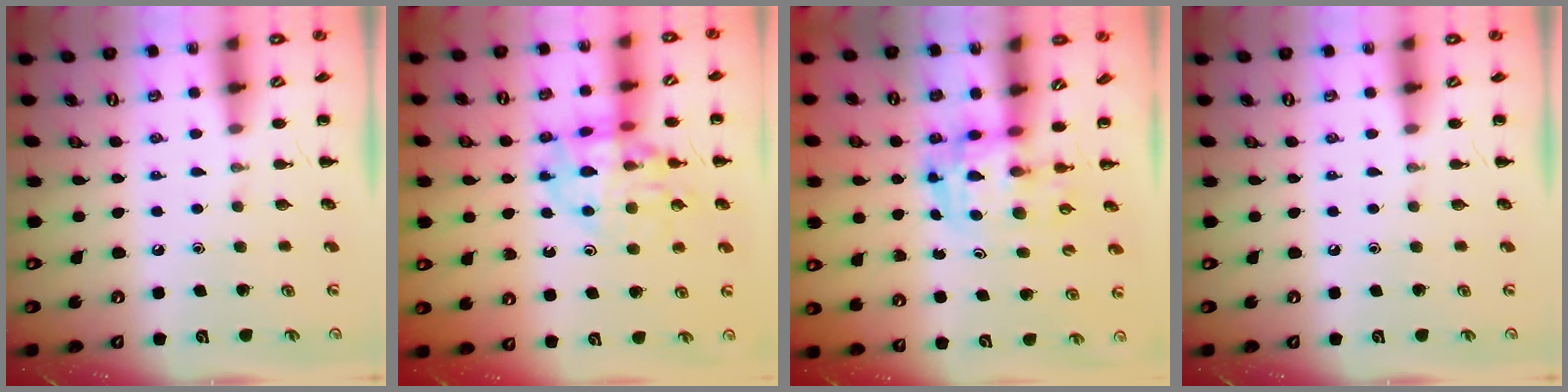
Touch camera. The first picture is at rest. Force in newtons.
{"total": 15.6, "press": 15.4, "slide": 2.2}
{"total": 3.7, "press": 3.7, "slide": 0.6}
{"total": 0.0}